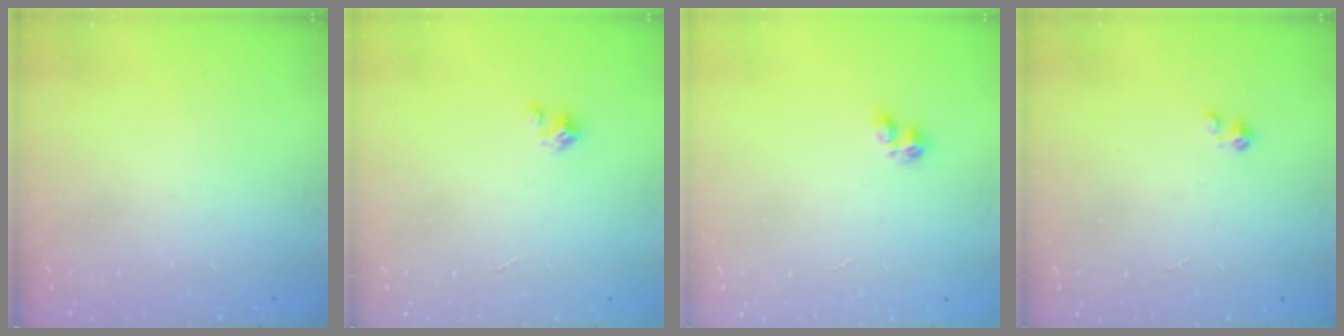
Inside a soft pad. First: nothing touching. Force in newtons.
{"total": 1.5, "press": 1.5, "slide": 0.1}
{"total": 2.8, "press": 2.8, "slide": 0.5}
{"total": 0.0}